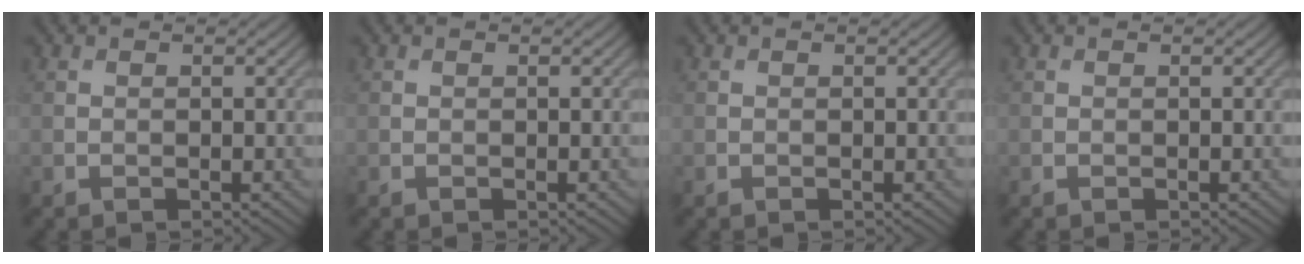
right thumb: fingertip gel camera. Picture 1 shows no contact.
{"total": 0.0}
{"total": 0.0}
{"total": 0.0}